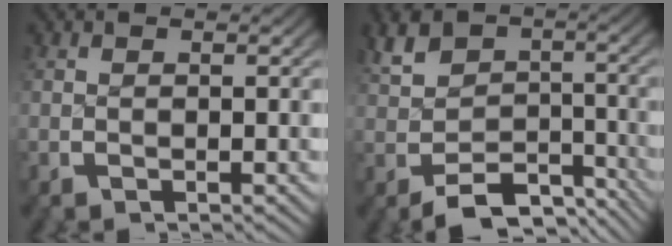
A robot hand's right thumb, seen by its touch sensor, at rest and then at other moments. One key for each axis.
{"total": 7.2, "fx": -3.7, "fy": 5.1, "fz": 3.5, "tx": -0.056, "ty": -0.028, "tz": -0.050}